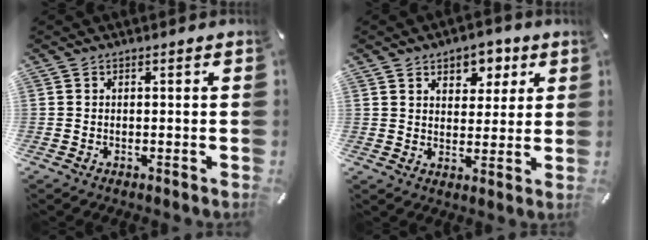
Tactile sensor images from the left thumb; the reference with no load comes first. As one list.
[{"total": 6.6, "force": [3.8, 4.9, 2.1], "torque": [-0.004, -0.023, 0.057]}]